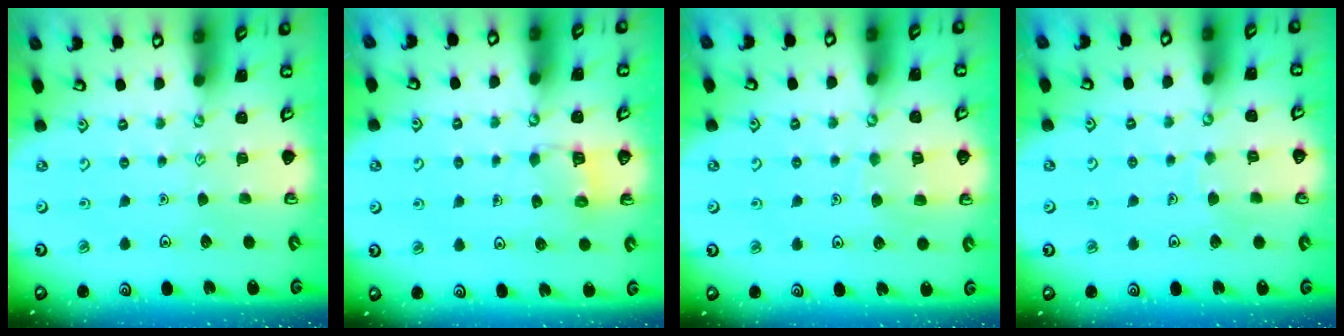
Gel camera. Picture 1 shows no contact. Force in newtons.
{"total": 4.2, "press": 4.2, "slide": 0.3}
{"total": 6.1, "press": 6.1, "slide": 0.4}
{"total": 3.5, "press": 3.5, "slide": 0.3}